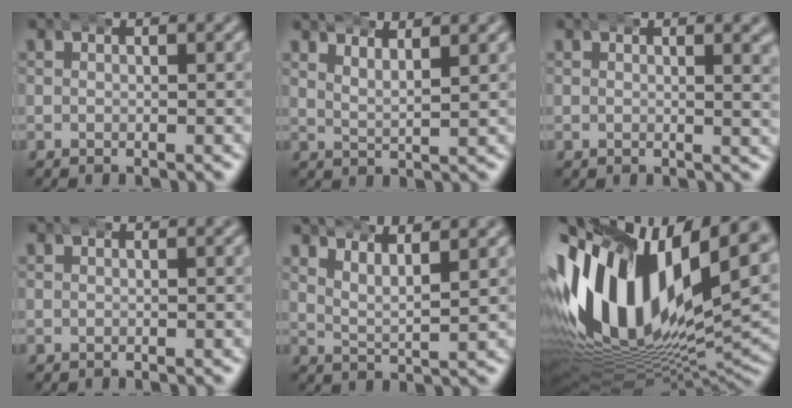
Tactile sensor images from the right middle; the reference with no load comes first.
{"total": 2.5, "force": [2.4, -0.1, 0.6], "torque": [-0.026, -0.008, 0.049]}
{"total": 1.4, "force": [0.8, -0.2, 1.1], "torque": [-0.012, -0.005, 0.015]}
{"total": 0.0}
{"total": 3.5, "force": [3.2, 0.6, 1.3], "torque": [-0.036, -0.004, 0.057]}
{"total": 25.3, "force": [1.1, 15.6, 19.9], "torque": [-0.345, -0.024, 0.028]}